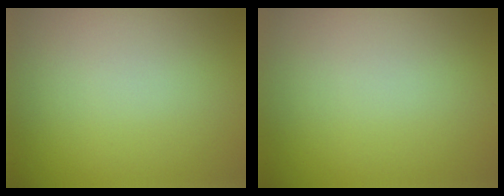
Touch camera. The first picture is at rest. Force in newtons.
{"total": 0.0}